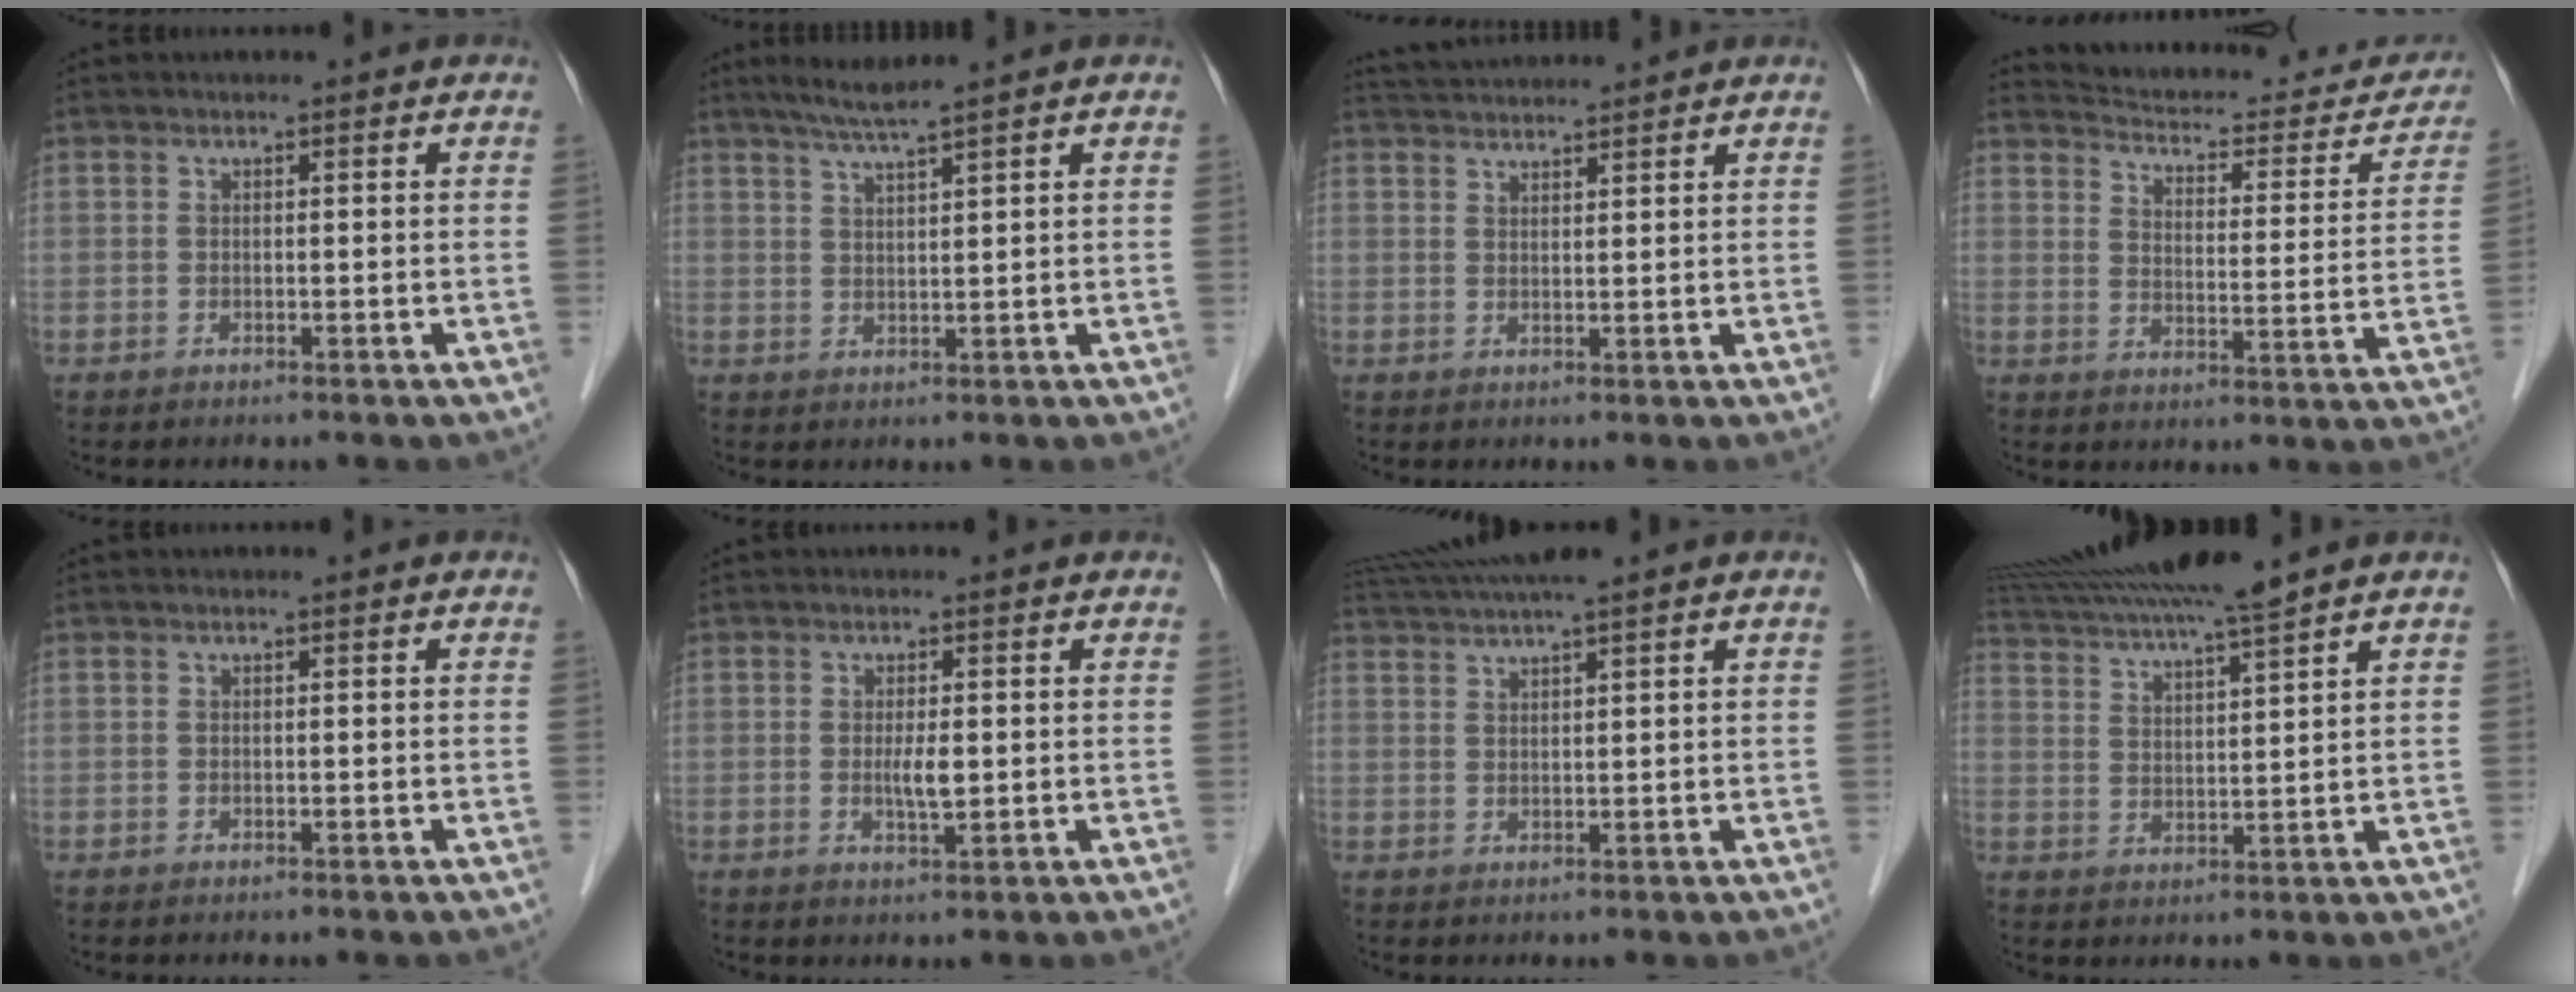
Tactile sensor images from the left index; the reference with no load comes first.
{"total": 4.2, "force": [3.4, -0.9, 2.2], "torque": [-0.046, -0.001, 0.067]}
{"total": 7.4, "force": [7.2, 0.1, 2.0], "torque": [-0.039, 0.037, 0.114]}
{"total": 22.2, "force": [20.6, 5.8, 5.8], "torque": [-0.072, -0.040, 0.248]}
{"total": 0.0}
{"total": 2.5, "force": [0.2, 0.5, 2.4], "torque": [-0.046, -0.003, 0.003]}
{"total": 7.9, "force": [6.7, -0.6, 4.1], "torque": [-0.076, 0.035, 0.109]}
{"total": 12.9, "force": [11.3, -1.2, 6.0], "torque": [-0.114, 0.014, 0.188]}